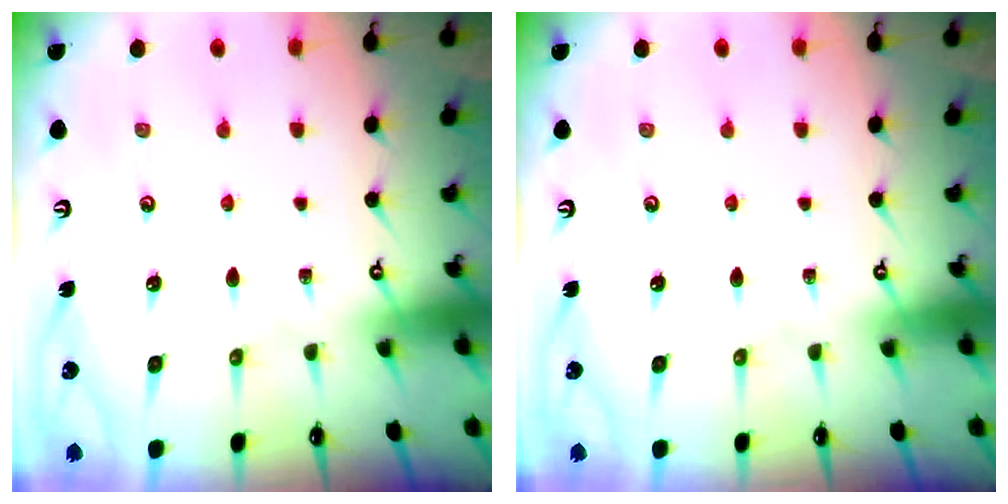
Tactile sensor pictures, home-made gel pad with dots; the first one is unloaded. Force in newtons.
{"total": 0.0}